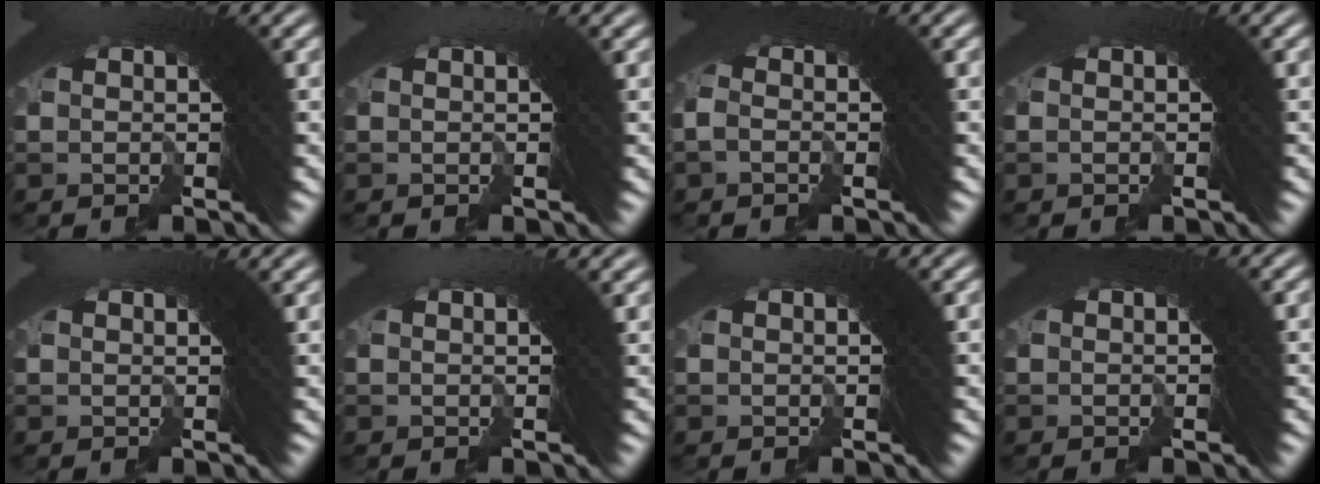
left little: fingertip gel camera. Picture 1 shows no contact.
{"total": 0.8, "force": [0.1, 0.4, 0.7], "torque": [-0.007, -0.001, -0.003]}
{"total": 1.2, "force": [-1.1, -0.4, 0.1], "torque": [-0.004, 0.009, -0.026]}
{"total": 0.8, "force": [-0.5, -0.5, 0.1], "torque": [0.013, 0.018, -0.017]}
{"total": 2.1, "force": [1.6, 0.3, 1.3], "torque": [-0.014, 0.004, 0.021]}
{"total": 2.1, "force": [1.1, 0.8, 1.6], "torque": [-0.015, 0.007, 0.010]}
{"total": 0.7, "force": [0.6, 0.1, 0.3], "torque": [-0.007, 0.001, 0.008]}
{"total": 0.7, "force": [-0.3, 0.6, 0.2], "torque": [-0.013, -0.009, -0.003]}